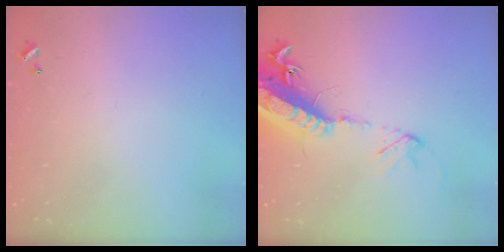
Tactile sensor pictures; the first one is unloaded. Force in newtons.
{"total": 20.9, "press": 20.3, "slide": 4.9}